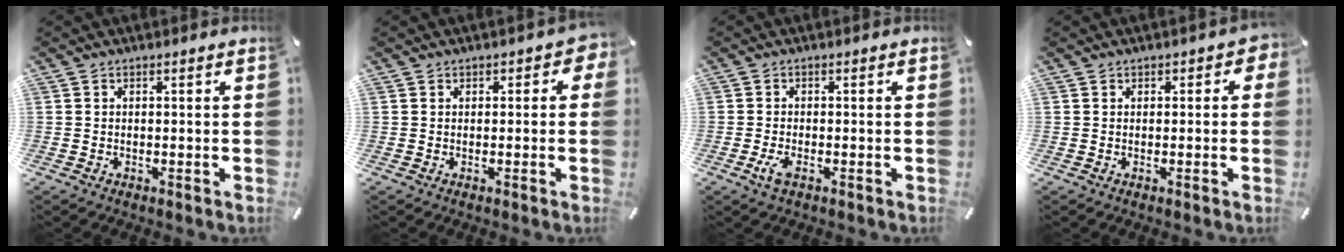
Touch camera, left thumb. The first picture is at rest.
{"total": 1.9, "force": [0.4, 1.6, 1.0], "torque": [0.006, -0.004, 0.002]}
{"total": 2.7, "force": [-0.9, 0.8, 2.4], "torque": [-0.060, -0.008, -0.020]}
{"total": 1.4, "force": [0.3, 1.3, 0.6], "torque": [0.005, -0.001, 0.000]}